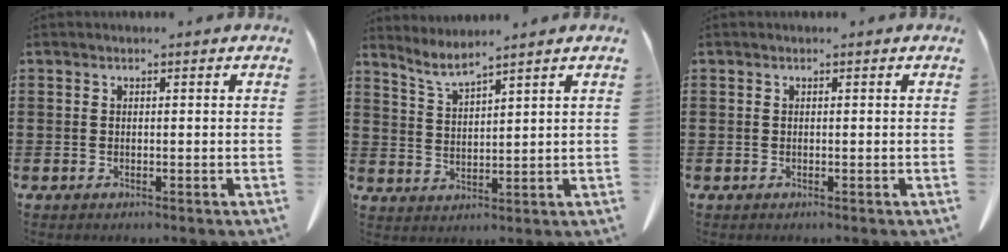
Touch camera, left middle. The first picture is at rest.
{"total": 4.1, "force": [3.5, -0.3, 2.0], "torque": [-0.052, -0.017, 0.063]}
{"total": 0.0}